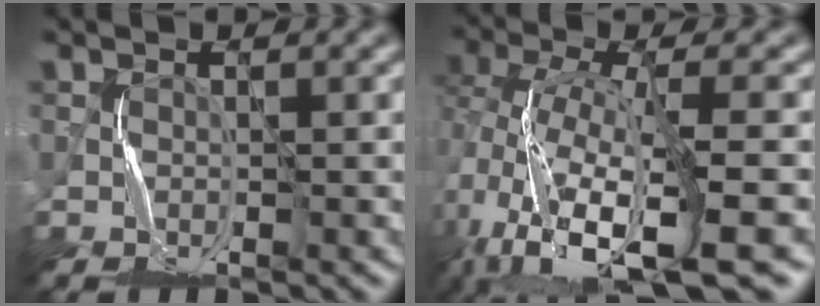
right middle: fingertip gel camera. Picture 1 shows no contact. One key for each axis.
{"total": 13.1, "fx": -6.5, "fy": 3.5, "fz": 10.8, "tx": -0.223, "ty": -0.011, "tz": -0.101}